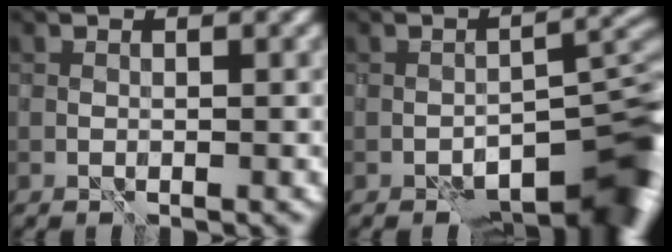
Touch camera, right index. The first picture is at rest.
{"total": 9.2, "force": [-6.1, 3.4, 5.9], "torque": [-0.052, 0.001, -0.087]}